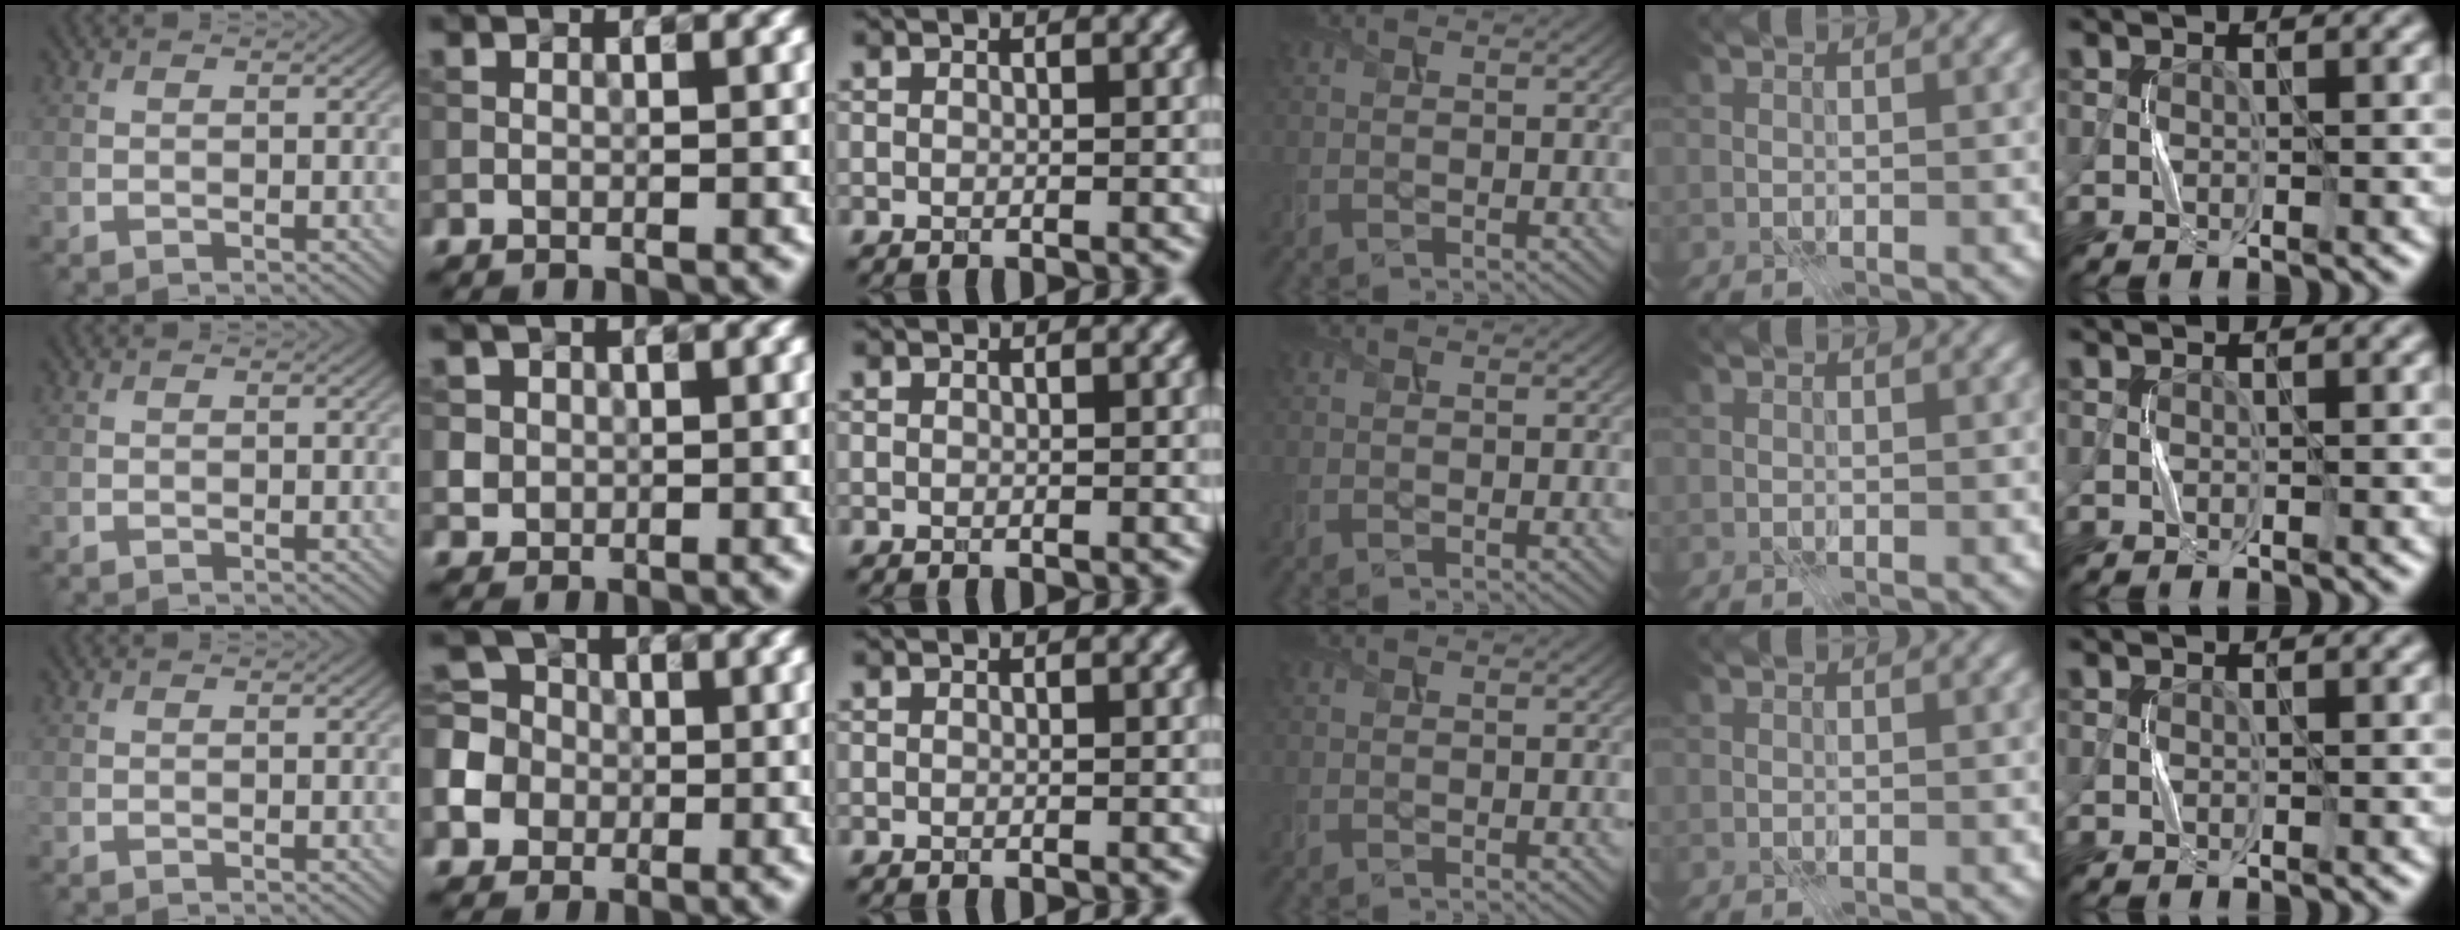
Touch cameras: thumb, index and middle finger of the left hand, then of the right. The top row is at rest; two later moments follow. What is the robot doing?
{"motion": "press", "object": "calculator"}